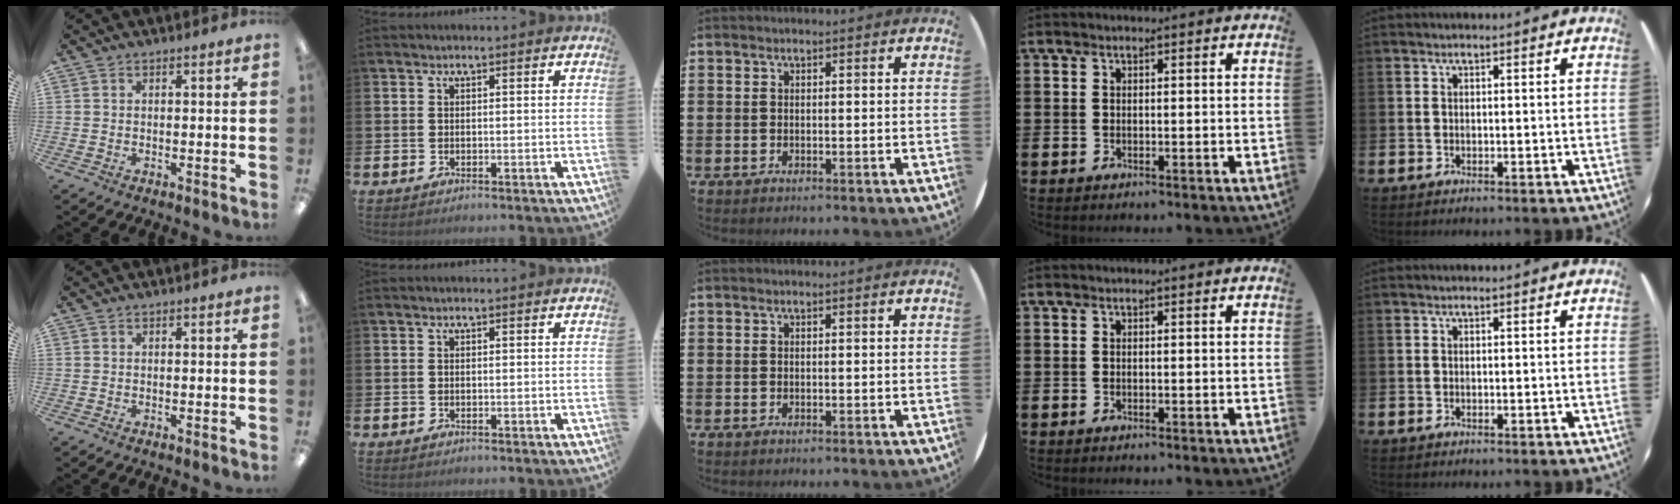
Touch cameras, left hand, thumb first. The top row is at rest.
{}